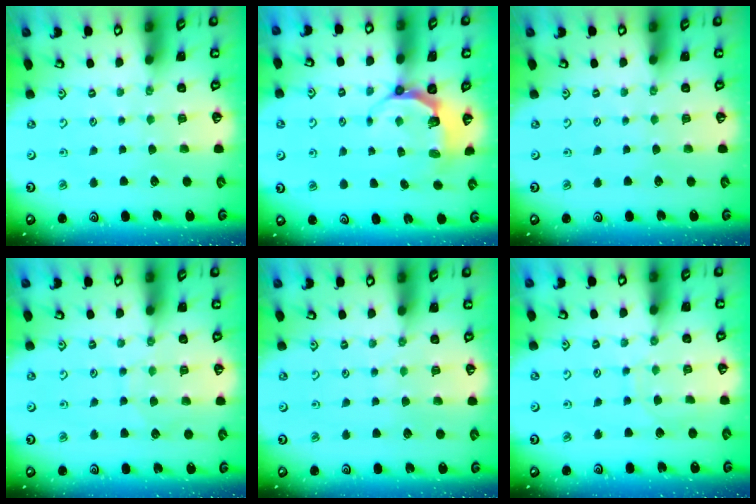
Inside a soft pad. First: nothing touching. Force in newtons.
{"total": 5.6, "press": 4.5, "slide": 3.3}
{"total": 0.0}
{"total": 7.1, "press": 7.0, "slide": 0.5}
{"total": 2.9, "press": 2.9, "slide": 0.2}
{"total": 5.7, "press": 5.7, "slide": 0.4}